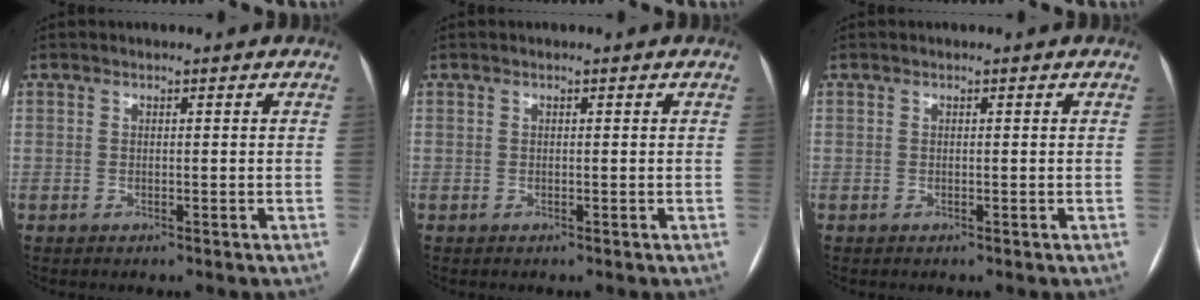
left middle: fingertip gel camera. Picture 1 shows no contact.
{"total": 0.0}
{"total": 0.0}